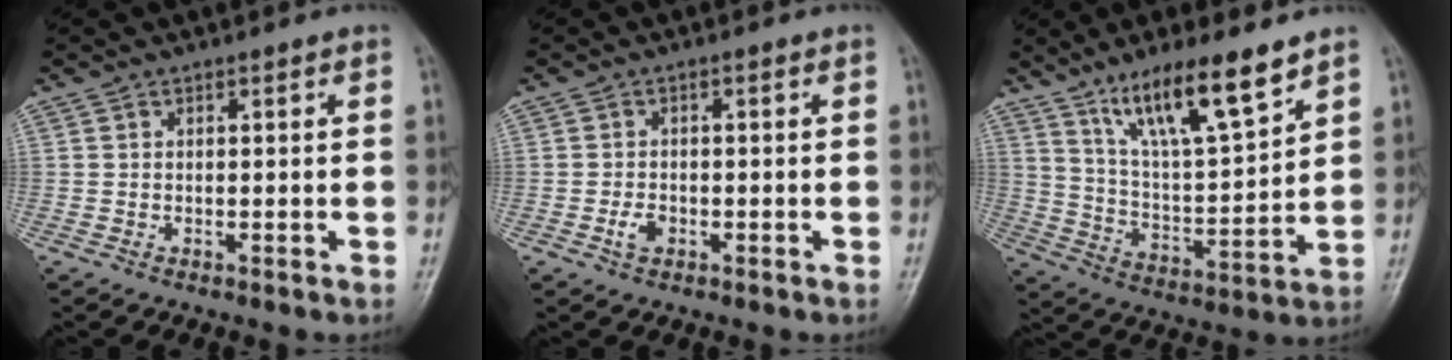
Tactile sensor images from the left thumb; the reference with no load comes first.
{"total": 2.4, "force": [-0.9, 1.6, 1.5], "torque": [-0.027, 0.005, -0.018]}
{"total": 15.0, "force": [10.2, 3.1, 10.6], "torque": [-0.173, -0.054, 0.193]}